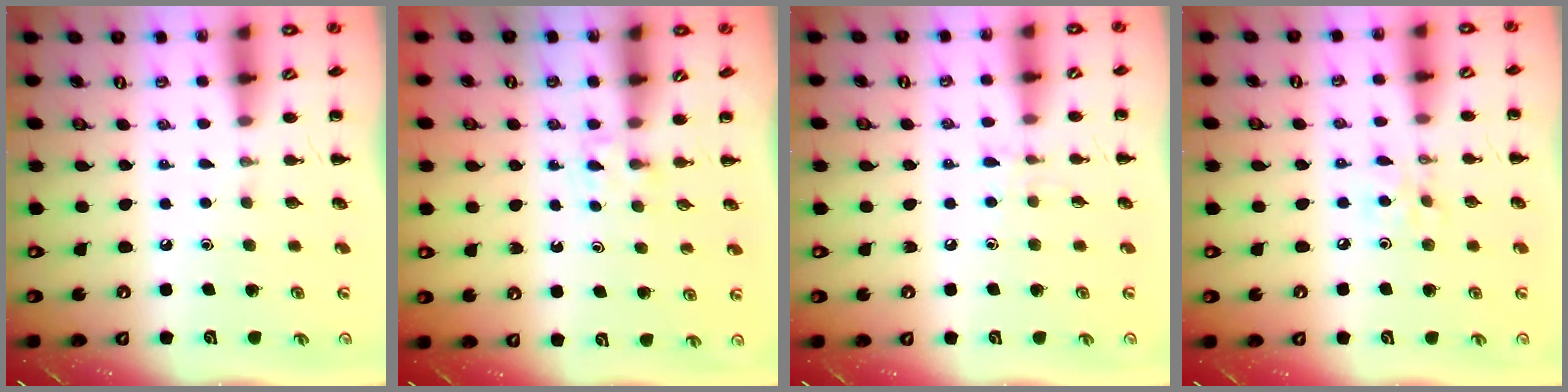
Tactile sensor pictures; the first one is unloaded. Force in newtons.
{"total": 2.2, "press": 2.0, "slide": 0.9}
{"total": 4.7, "press": 4.4, "slide": 1.5}
{"total": 3.8, "press": 3.6, "slide": 1.3}